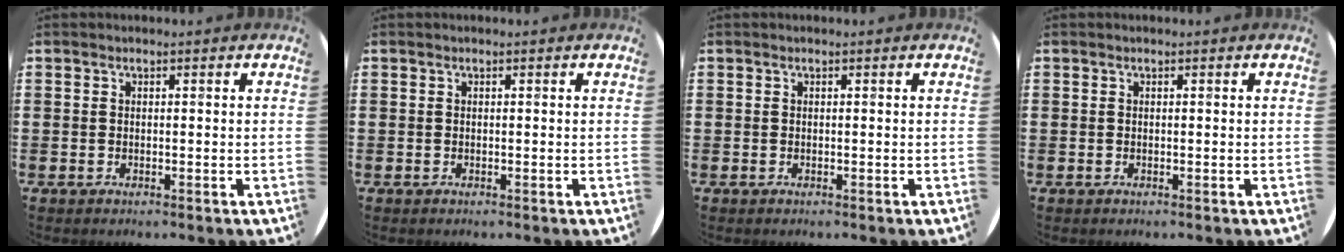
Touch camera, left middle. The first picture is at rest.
{"total": 0.0}
{"total": 0.0}
{"total": 0.0}